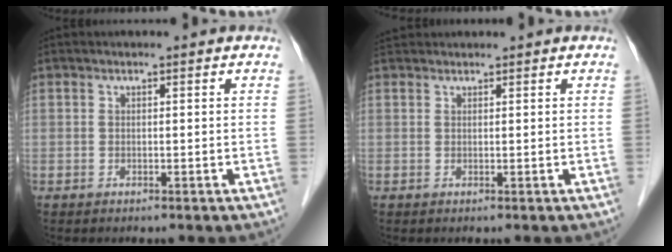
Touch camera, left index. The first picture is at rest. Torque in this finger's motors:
{"motor_torque": [-0.22, -0.24, 0.01, 0.01]}